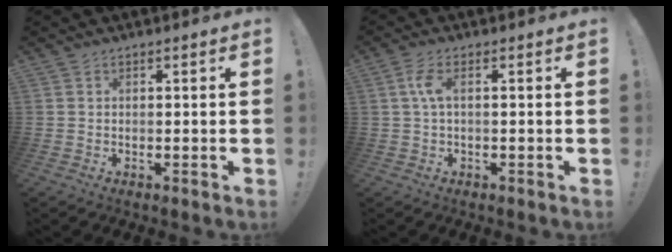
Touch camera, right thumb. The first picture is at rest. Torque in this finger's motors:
{"motor_torque": [0.12, 0.35, 0.53, -0.07, 0.17]}